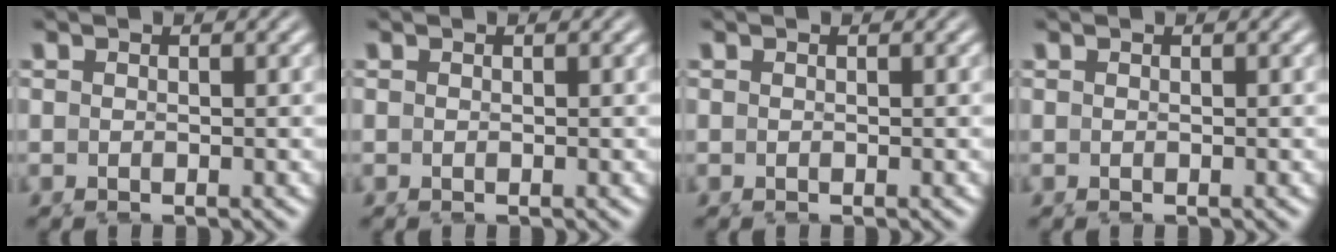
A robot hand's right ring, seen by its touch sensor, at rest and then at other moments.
{"total": 0.0}
{"total": 0.0}
{"total": 0.0}